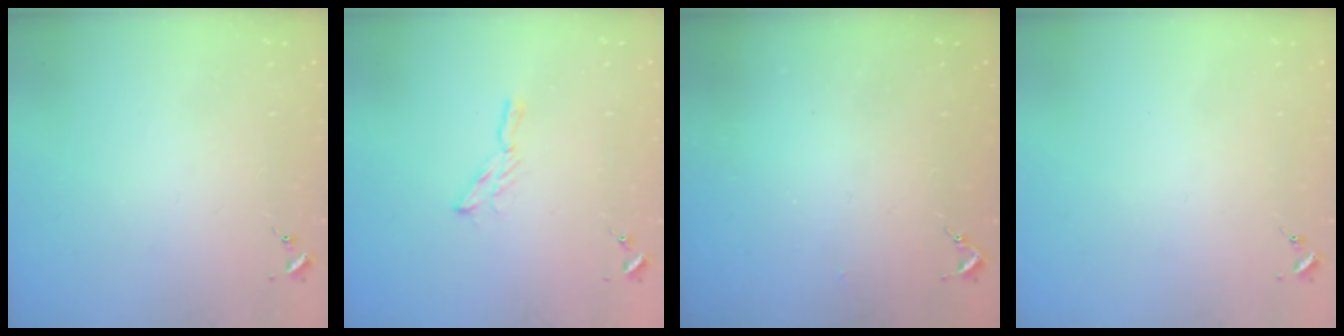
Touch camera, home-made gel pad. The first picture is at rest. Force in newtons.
{"total": 5.3, "press": 5.3, "slide": 0.5}
{"total": 2.6, "press": 2.5, "slide": 0.3}
{"total": 0.0}